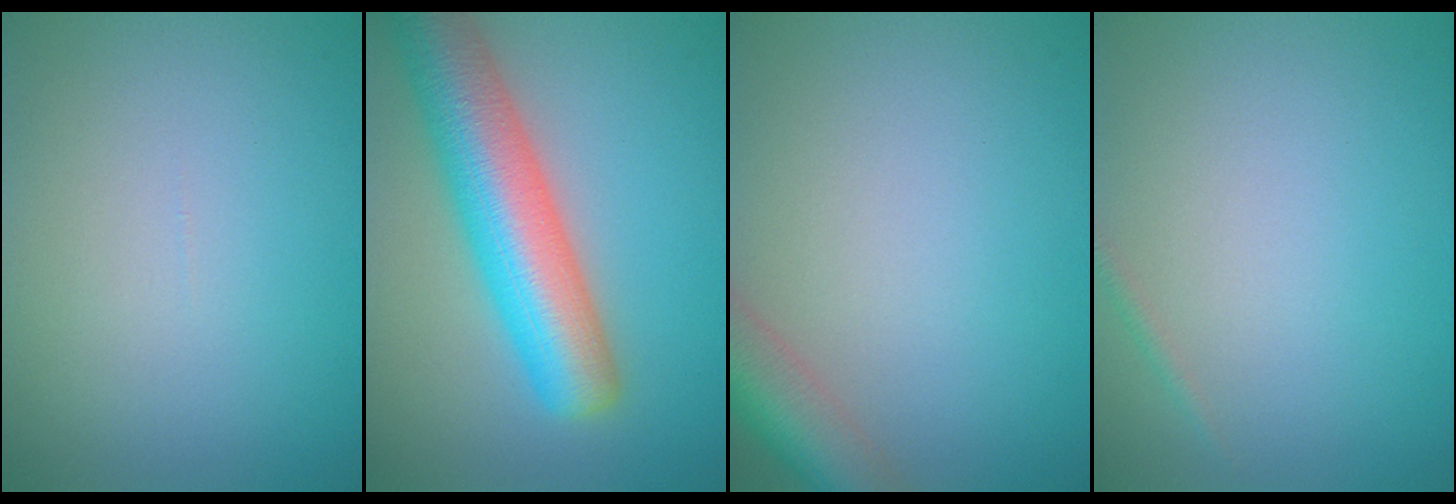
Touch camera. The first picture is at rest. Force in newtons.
{"total": 9.5, "press": 9.5, "slide": 0.5}
{"total": 4.6, "press": 4.6, "slide": 0.3}
{"total": 0.6, "press": 0.6, "slide": 0.0}